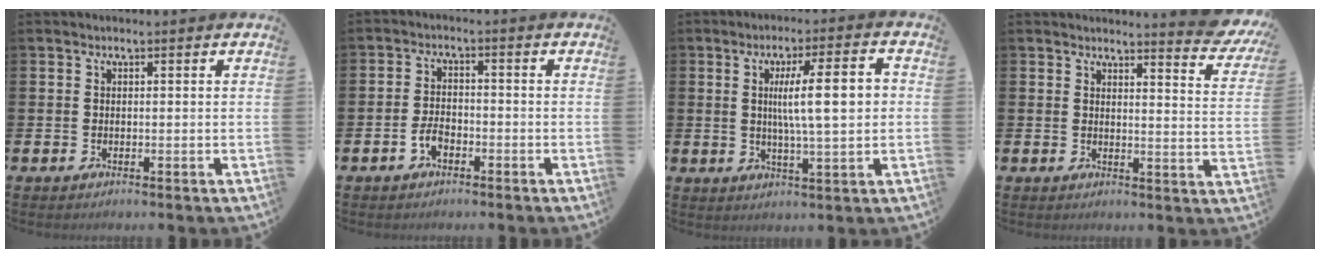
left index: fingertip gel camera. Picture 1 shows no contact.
{"total": 2.7, "force": [-1.5, 1.5, 1.7], "torque": [-0.040, 0.009, -0.027]}
{"total": 8.8, "force": [1.4, 1.7, 8.6], "torque": [-0.139, -0.002, 0.014]}
{"total": 3.5, "force": [3.4, -0.2, 0.7], "torque": [0.001, -0.038, 0.051]}